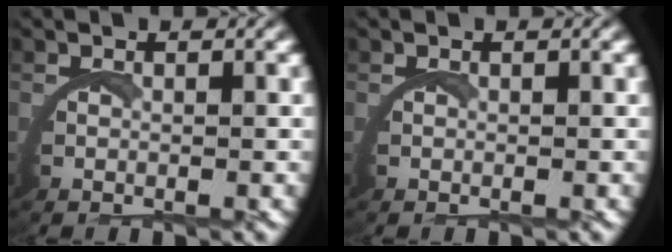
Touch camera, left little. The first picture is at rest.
{"total": 0.0}